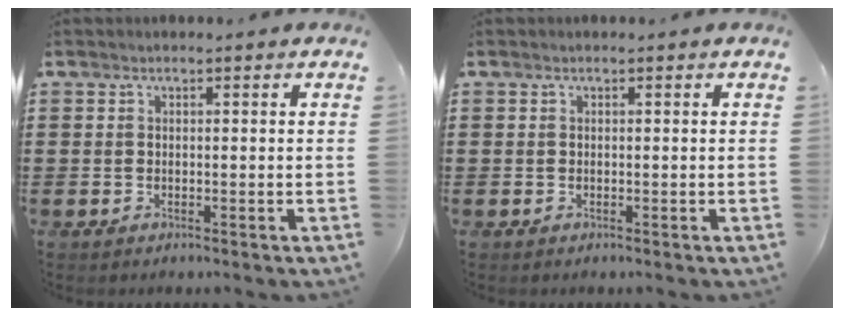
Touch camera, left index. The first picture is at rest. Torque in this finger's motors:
{"motor_torque": [0.00, 0.00, 0.00, 0.00]}